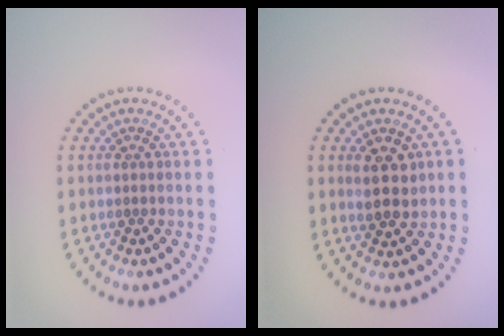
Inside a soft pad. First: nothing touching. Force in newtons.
{"total": 2.8, "press": 2.7, "slide": 0.7}